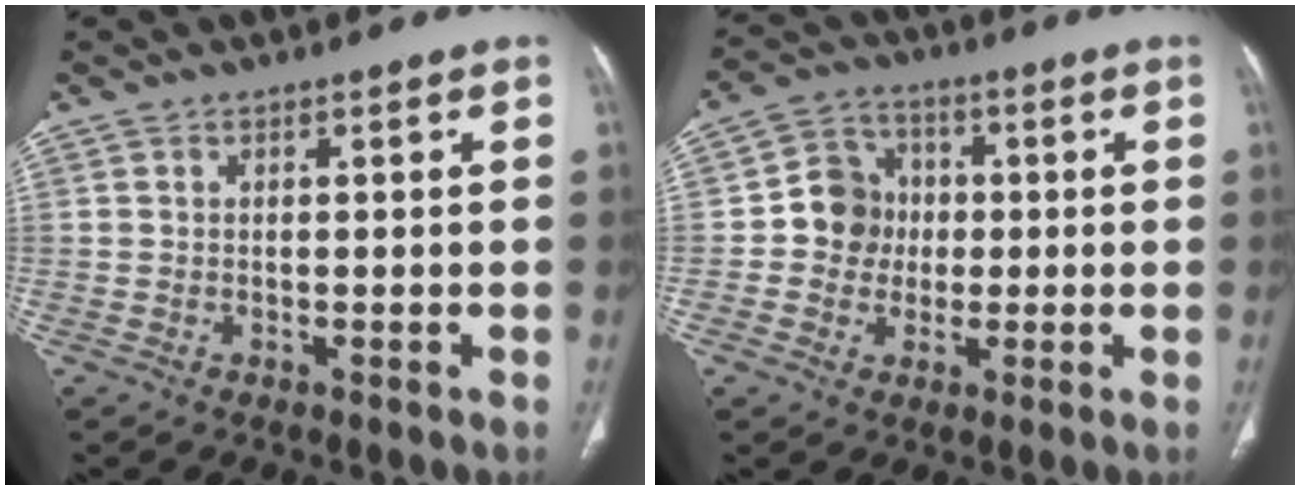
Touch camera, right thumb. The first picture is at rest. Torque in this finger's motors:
{"motor_torque": [-0.30, 0.15, 0.54, -0.38, 0.01]}